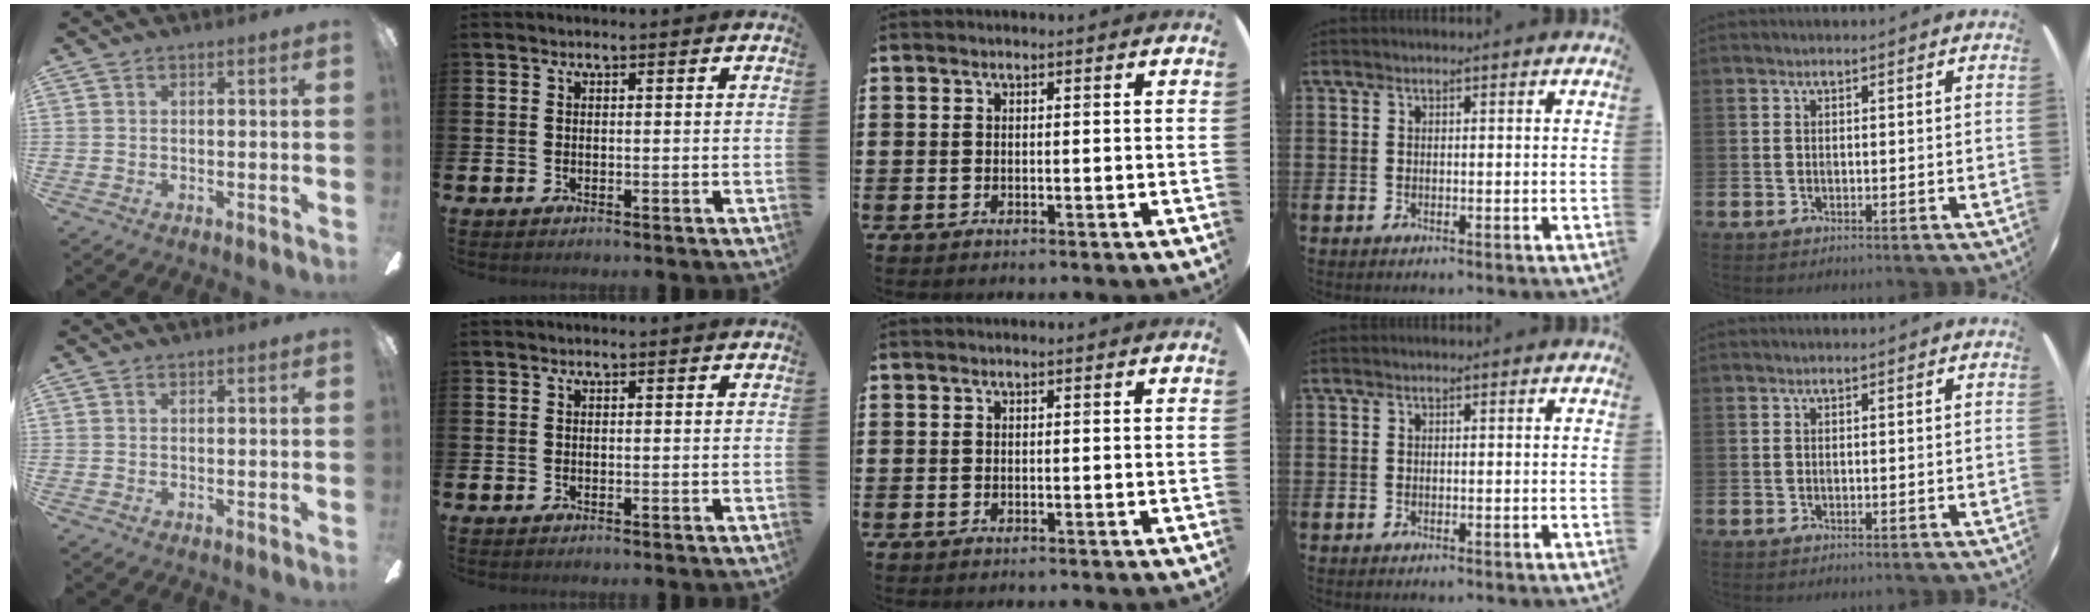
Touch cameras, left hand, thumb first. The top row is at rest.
{}